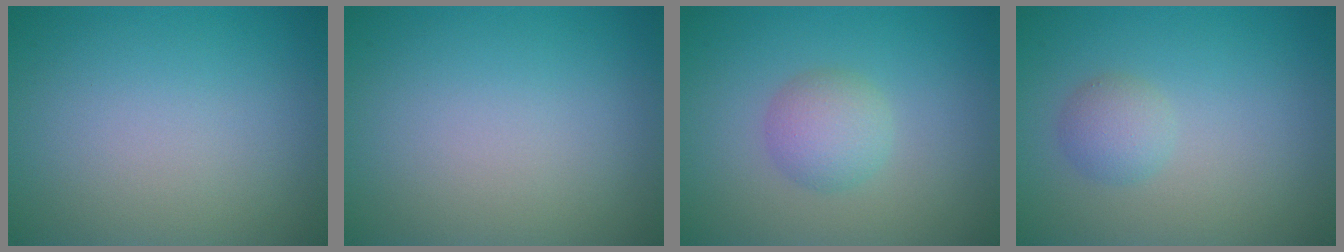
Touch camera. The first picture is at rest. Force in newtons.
{"total": 0.0}
{"total": 2.7, "press": 2.7, "slide": 0.1}
{"total": 1.8, "press": 1.8, "slide": 0.1}